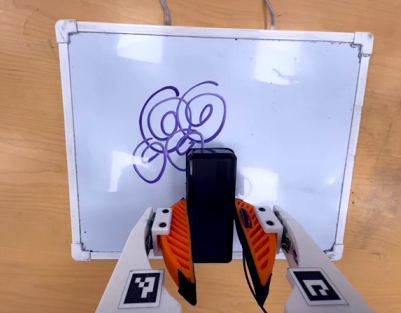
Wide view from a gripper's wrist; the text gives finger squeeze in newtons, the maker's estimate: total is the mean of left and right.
{"total": 3.4, "left": 2.1, "right": 4.7}